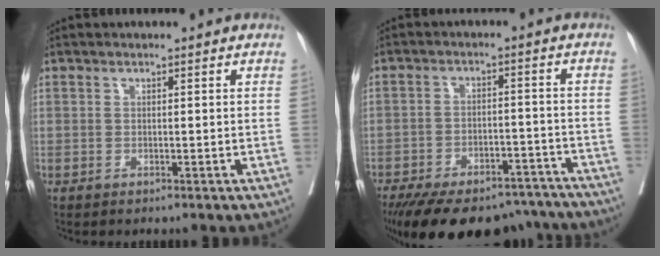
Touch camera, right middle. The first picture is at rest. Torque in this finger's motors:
{"motor_torque": [1.10, -1.04, 0.36, 0.11]}